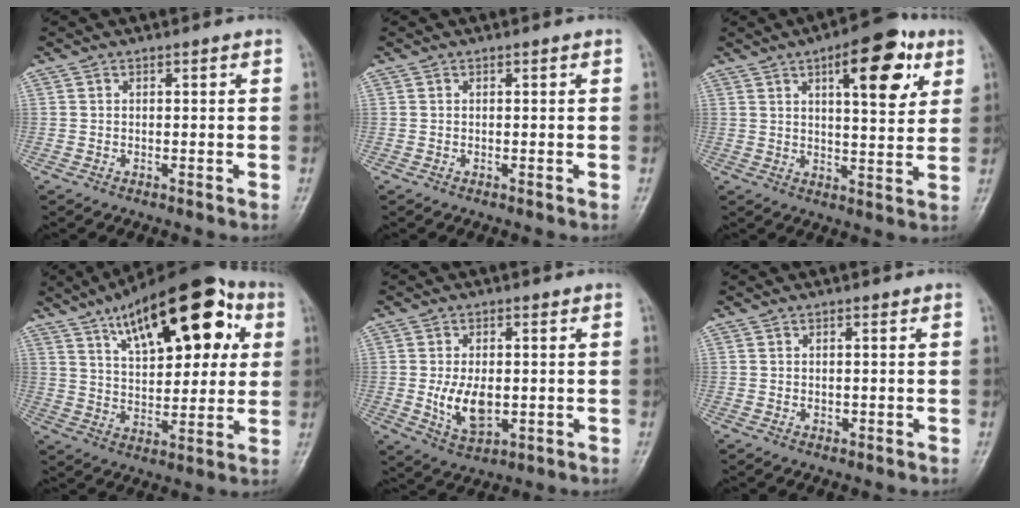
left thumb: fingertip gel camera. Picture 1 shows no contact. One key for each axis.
{"total": 0.0}
{"total": 16.2, "fx": 7.1, "fy": 5.7, "fz": 13.3, "tx": -0.162, "ty": -0.022, "tz": 0.100}
{"total": 23.9, "fx": 10.3, "fy": 10.8, "fz": 18.7, "tx": -0.246, "ty": -0.007, "tz": 0.162}
{"total": 7.8, "fx": -0.5, "fy": 4.5, "fz": 6.4, "tx": -0.106, "ty": -0.012, "tz": 0.001}
{"total": 1.0, "fx": 0.1, "fy": 0.8, "fz": 0.6, "tx": -0.009, "ty": -0.001, "tz": 0.004}